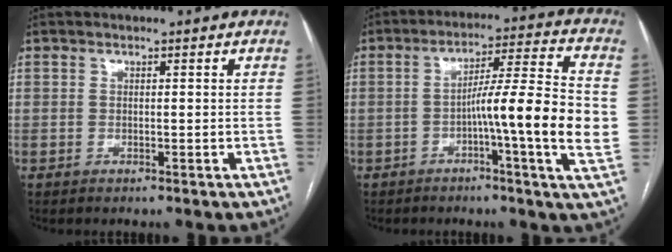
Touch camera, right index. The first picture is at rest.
{"total": 13.9, "force": [-2.1, -0.6, 13.7], "torque": [-0.208, 0.004, -0.043]}